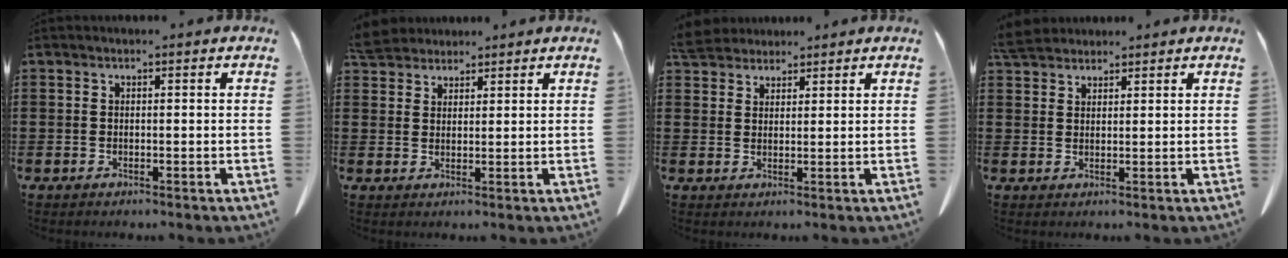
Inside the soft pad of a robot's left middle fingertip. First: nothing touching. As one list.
[{"total": 4.1, "force": [3.9, 1.2, 0.6], "torque": [-0.027, -0.004, 0.076]}, {"total": 4.2, "force": [3.9, 1.3, 0.7], "torque": [-0.027, -0.004, 0.077]}, {"total": 3.9, "force": [3.7, 0.9, 0.9], "torque": [-0.029, -0.005, 0.073]}]